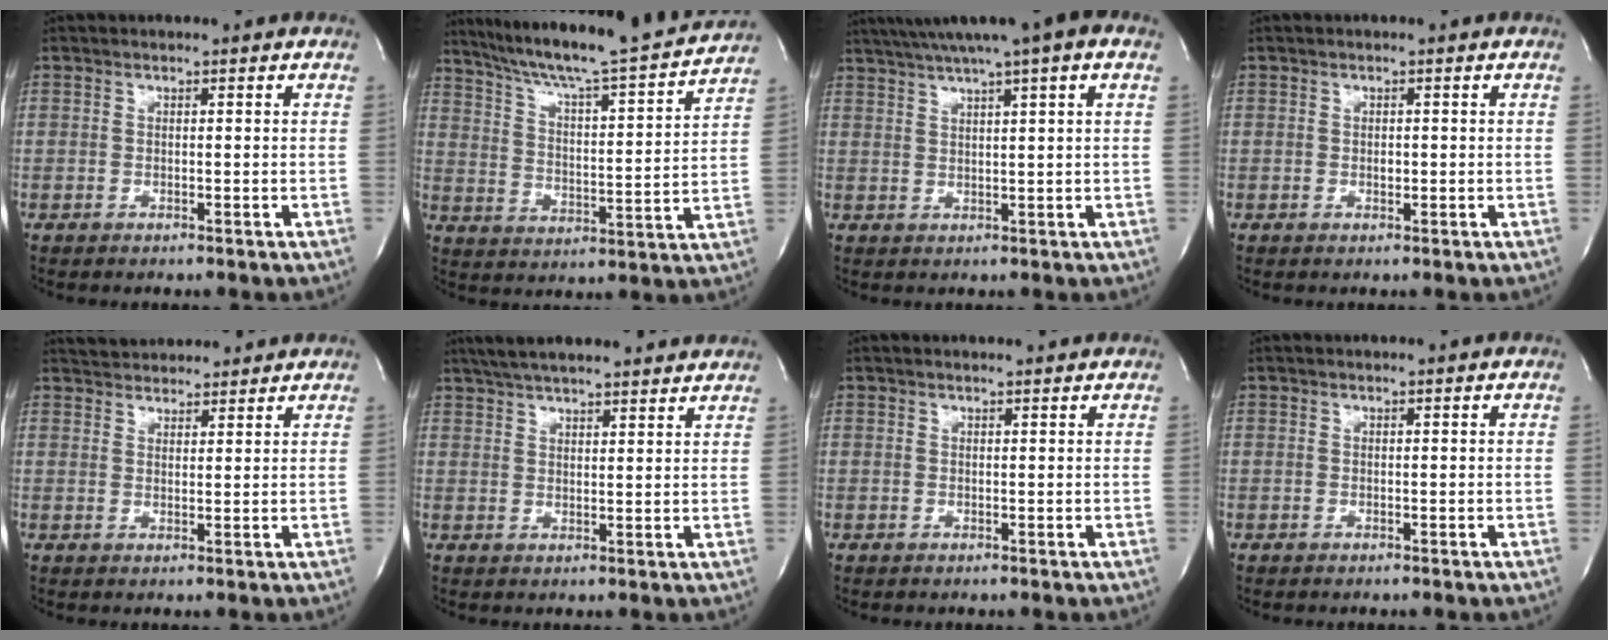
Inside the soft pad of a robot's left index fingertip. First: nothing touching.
{"total": 20.5, "force": [18.6, -0.1, 8.8], "torque": [-0.150, -0.025, 0.272]}
{"total": 11.1, "force": [7.5, 0.2, 8.2], "torque": [-0.140, 0.037, 0.104]}
{"total": 0.8, "force": [-0.1, 0.5, 0.6], "torque": [-0.008, 0.001, -0.002]}
{"total": 7.0, "force": [6.7, 1.7, 1.4], "torque": [-0.022, 0.026, 0.098]}
{"total": 15.9, "force": [14.0, 2.3, 7.2], "torque": [-0.119, 0.041, 0.196]}
{"total": 1.4, "force": [1.4, 0.0, 0.3], "torque": [-0.011, 0.006, 0.021]}
{"total": 0.0}